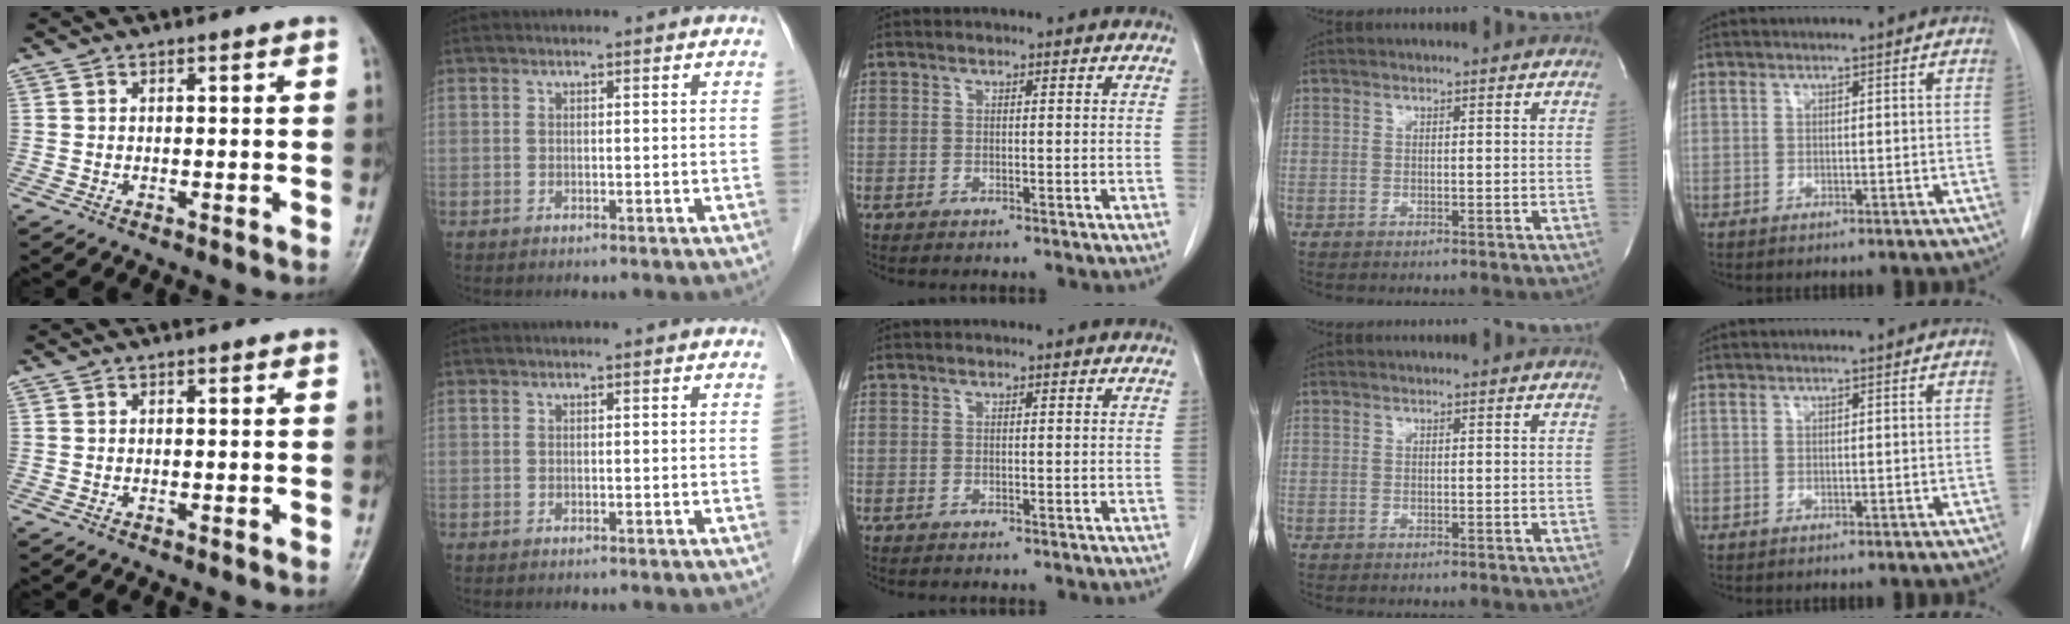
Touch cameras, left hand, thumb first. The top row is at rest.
{}